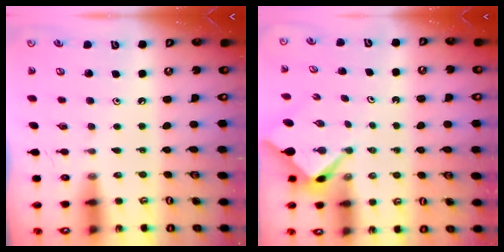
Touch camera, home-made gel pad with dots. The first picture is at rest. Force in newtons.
{"total": 2.8, "press": 2.8, "slide": 0.3}